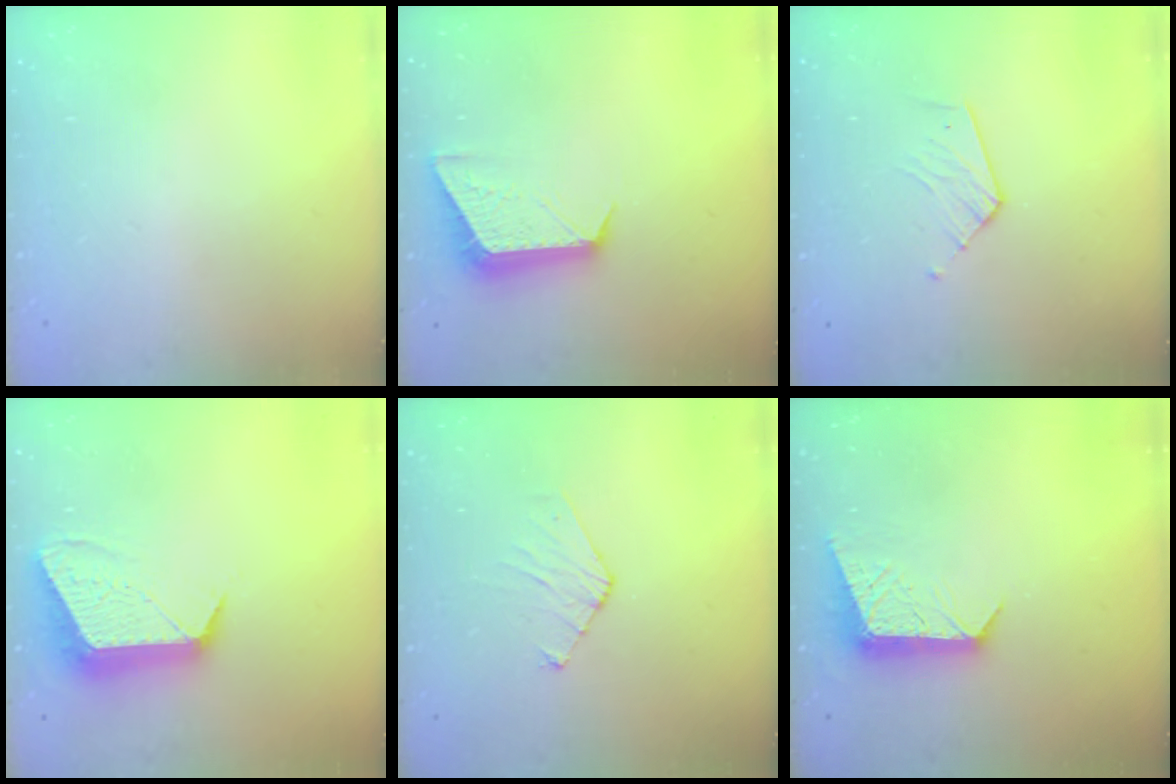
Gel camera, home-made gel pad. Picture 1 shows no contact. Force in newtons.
{"total": 9.8, "press": 9.8, "slide": 0.6}
{"total": 5.6, "press": 5.6, "slide": 0.6}
{"total": 12.1, "press": 12.1, "slide": 0.6}
{"total": 3.5, "press": 3.5, "slide": 0.4}
{"total": 8.9, "press": 8.9, "slide": 0.5}